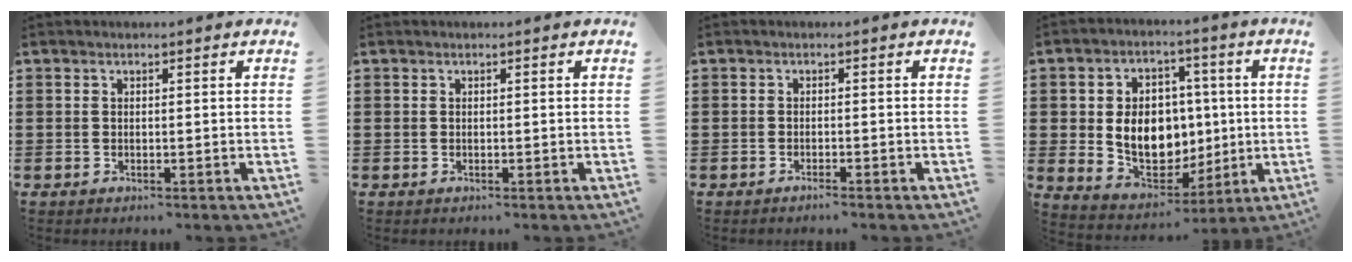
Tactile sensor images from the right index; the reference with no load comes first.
{"total": 0.0}
{"total": 0.8, "force": [-0.8, -0.1, 0.3], "torque": [-0.007, -0.003, -0.014]}
{"total": 10.5, "force": [0.6, 7.9, 6.9], "torque": [-0.126, 0.010, 0.012]}